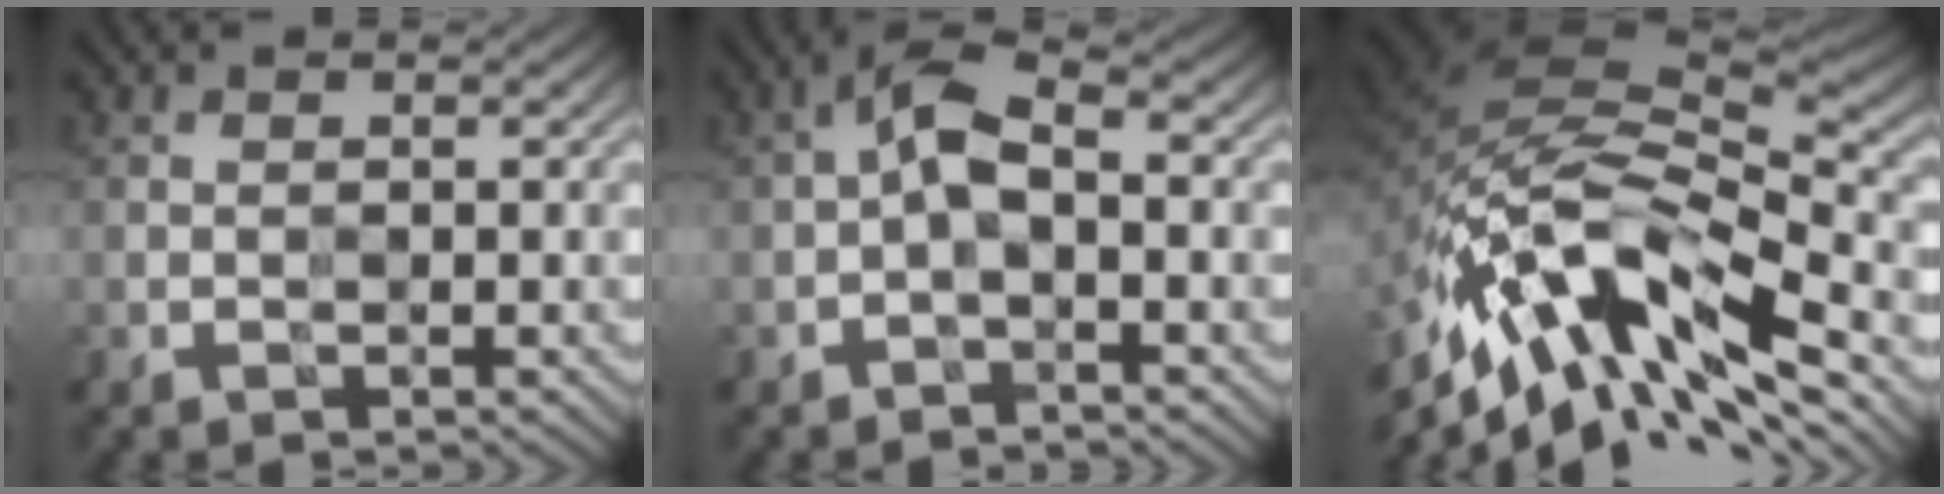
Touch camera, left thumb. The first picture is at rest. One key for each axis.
{"total": 4.3, "fx": -0.5, "fy": 1.8, "fz": 3.8, "tx": -0.079, "ty": 0.014, "tz": -0.021}
{"total": 15.4, "fx": -7.3, "fy": 6.7, "fz": 11.7, "tx": -0.242, "ty": 0.003, "tz": -0.145}